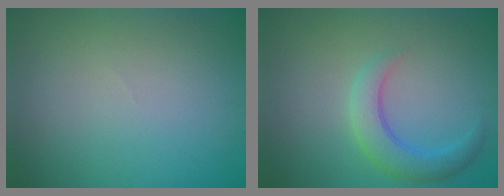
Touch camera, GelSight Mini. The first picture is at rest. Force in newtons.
{"total": 3.4, "press": 3.4, "slide": 0.1}